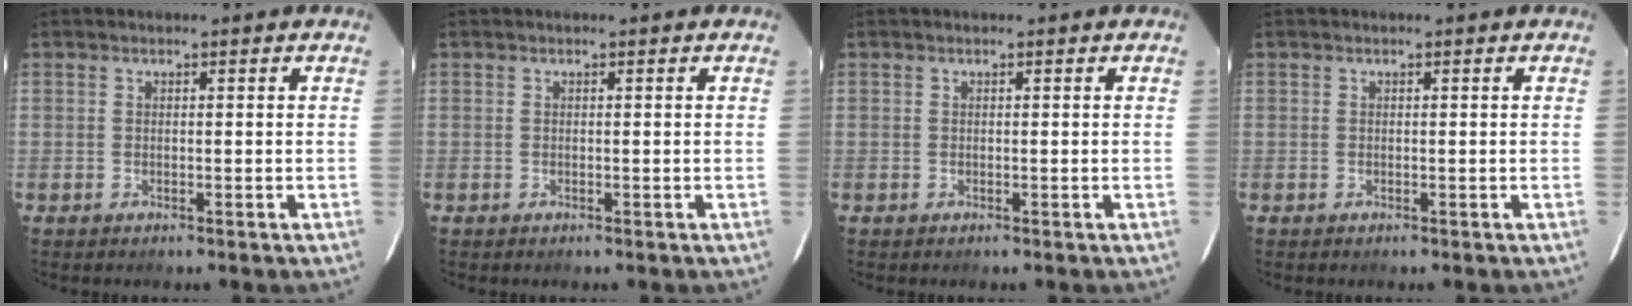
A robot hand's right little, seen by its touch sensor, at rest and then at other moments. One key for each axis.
{"total": 0.0}
{"total": 0.0}
{"total": 0.0}